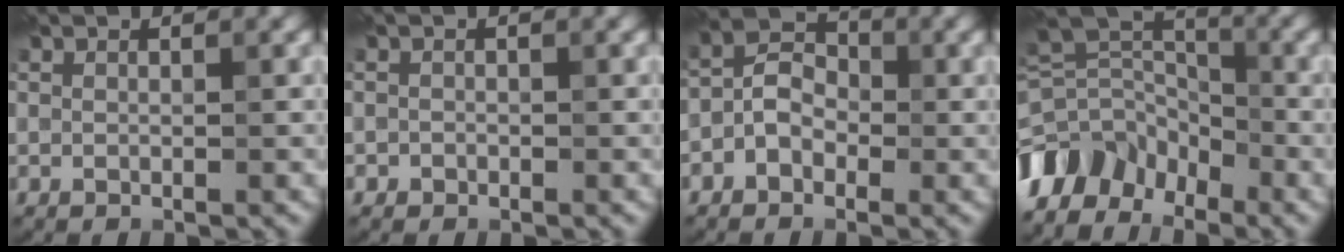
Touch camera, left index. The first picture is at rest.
{"total": 0.7, "force": [-0.3, 0.6, 0.0], "torque": [0.007, -0.004, -0.006]}
{"total": 3.1, "force": [-1.1, 2.3, 1.7], "torque": [-0.029, 0.010, -0.029]}
{"total": 7.5, "force": [-4.9, 4.6, 3.2], "torque": [-0.060, 0.007, -0.108]}